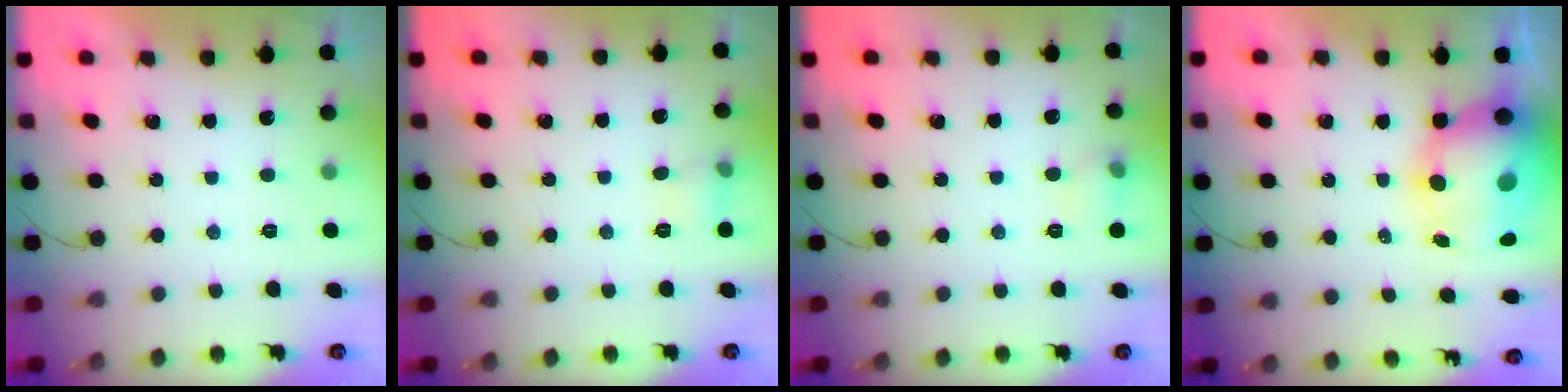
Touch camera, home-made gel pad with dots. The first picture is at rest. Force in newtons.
{"total": 5.7, "press": 5.4, "slide": 1.7}
{"total": 6.0, "press": 5.9, "slide": 1.4}
{"total": 13.7, "press": 13.3, "slide": 3.3}